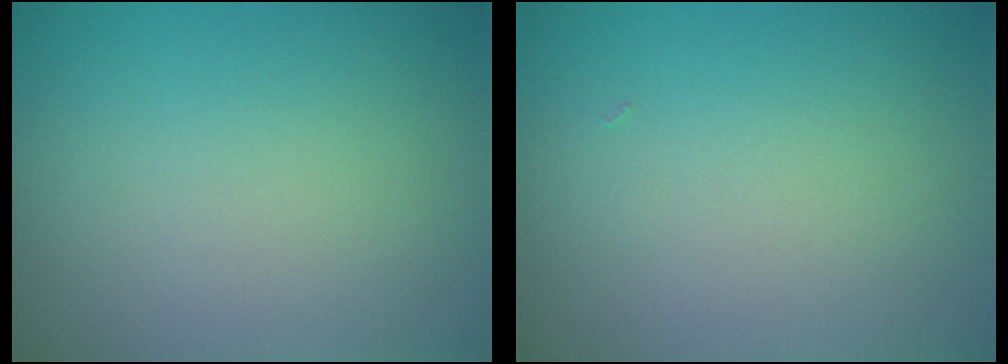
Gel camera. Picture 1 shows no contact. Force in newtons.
{"total": 0.0}